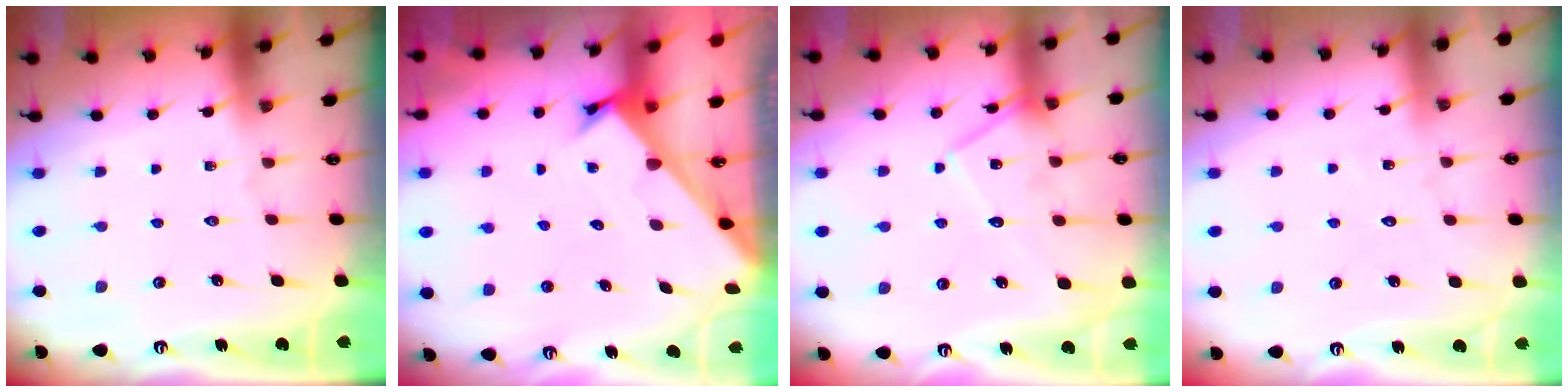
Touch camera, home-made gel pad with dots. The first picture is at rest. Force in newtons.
{"total": 2.3, "press": 2.3, "slide": 0.2}
{"total": 14.5, "press": 14.5, "slide": 1.3}
{"total": 4.9, "press": 4.9, "slide": 0.4}